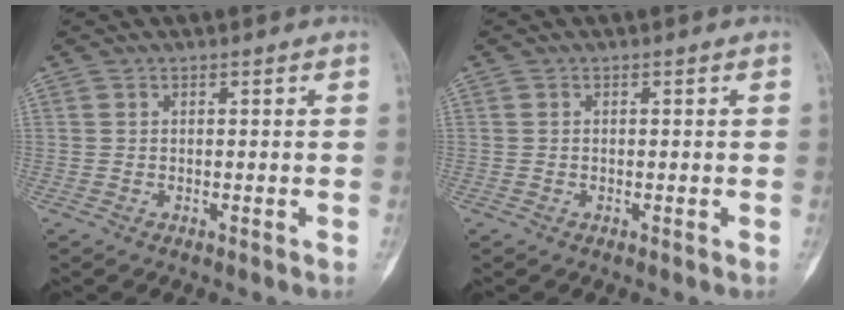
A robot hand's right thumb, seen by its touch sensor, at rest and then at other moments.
{"total": 0.0}